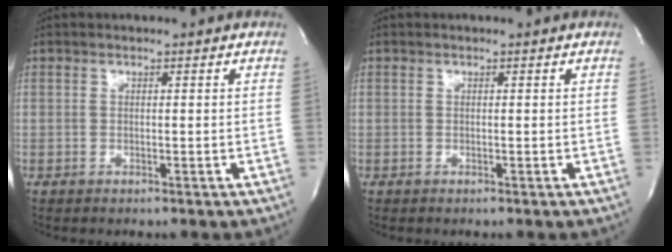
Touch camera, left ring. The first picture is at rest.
{"total": 0.0}